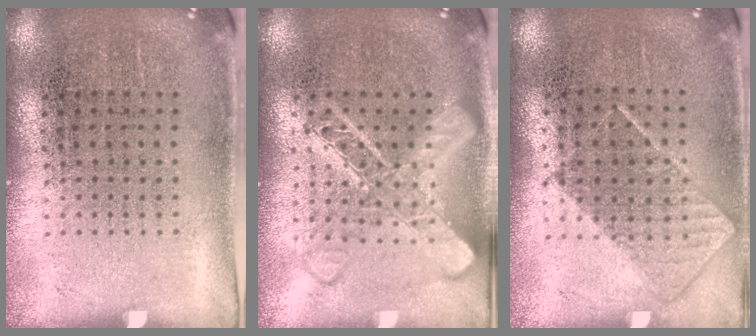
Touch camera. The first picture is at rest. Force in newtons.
{"total": 3.2, "press": 3.1, "slide": 0.4}
{"total": 0.8, "press": 0.6, "slide": 0.4}